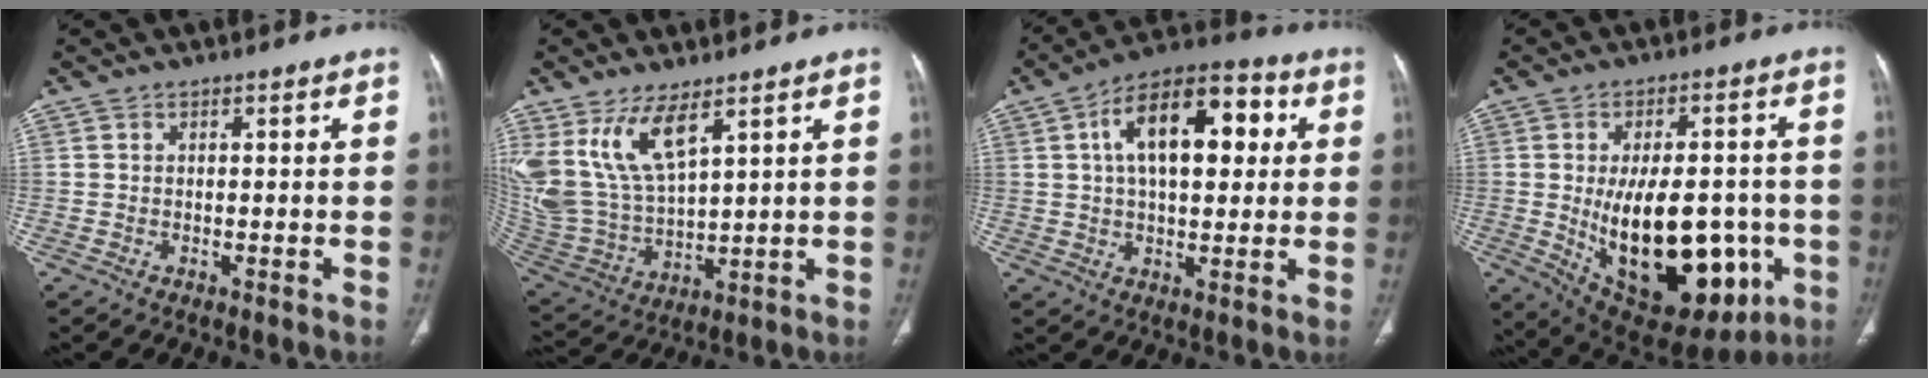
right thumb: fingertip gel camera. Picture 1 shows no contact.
{"total": 14.7, "force": [7.9, 6.3, 10.8], "torque": [-0.221, -0.035, 0.181]}
{"total": 17.2, "force": [4.3, 8.8, 14.1], "torque": [-0.199, 0.022, 0.061]}
{"total": 24.8, "force": [-4.3, 13.1, 20.7], "torque": [-0.299, -0.003, -0.025]}